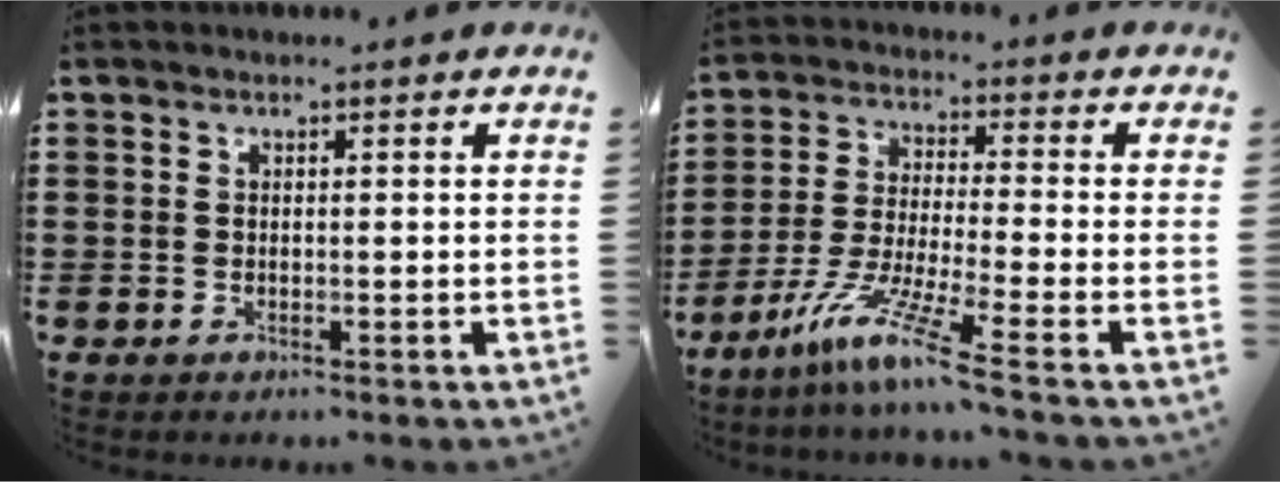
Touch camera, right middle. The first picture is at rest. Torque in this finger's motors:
{"motor_torque": [1.73, -0.41, 0.57, 0.14]}